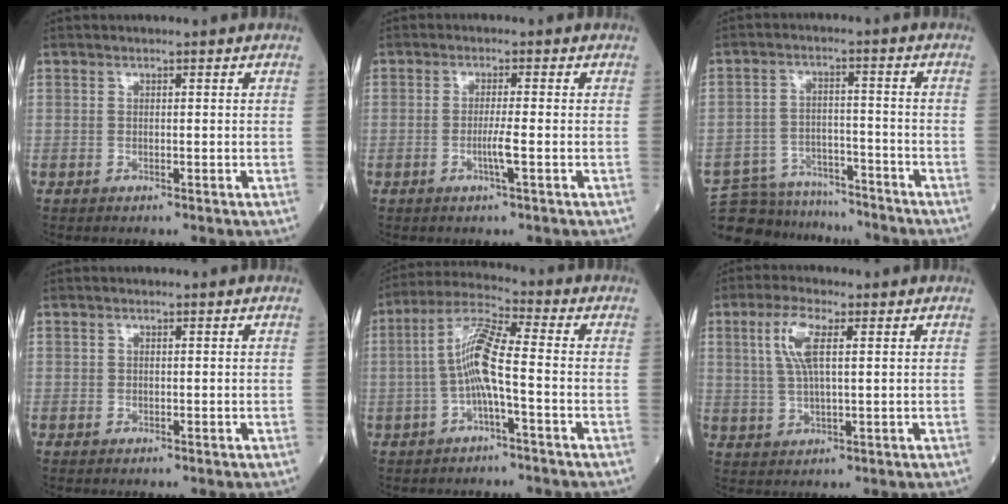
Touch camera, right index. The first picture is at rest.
{"total": 2.7, "force": [-0.9, -0.4, 2.5], "torque": [-0.050, -0.004, -0.018]}
{"total": 13.5, "force": [-12.8, 4.0, 1.7], "torque": [-0.037, 0.022, -0.191]}
{"total": 0.0}
{"total": 8.0, "force": [-1.4, 0.7, 7.9], "torque": [-0.161, 0.018, -0.031]}
{"total": 6.3, "force": [2.1, 1.5, 5.7], "torque": [-0.126, 0.009, 0.044]}